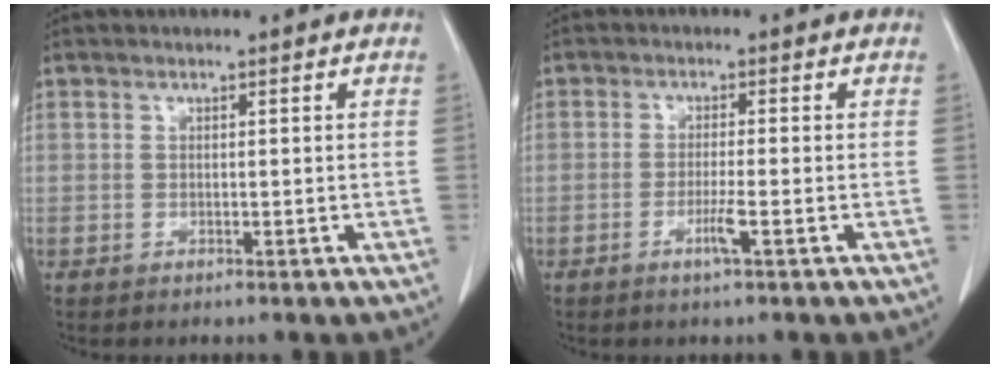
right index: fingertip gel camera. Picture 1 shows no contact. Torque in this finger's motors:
{"motor_torque": [-0.12, 0.21, -0.02, 0.02]}